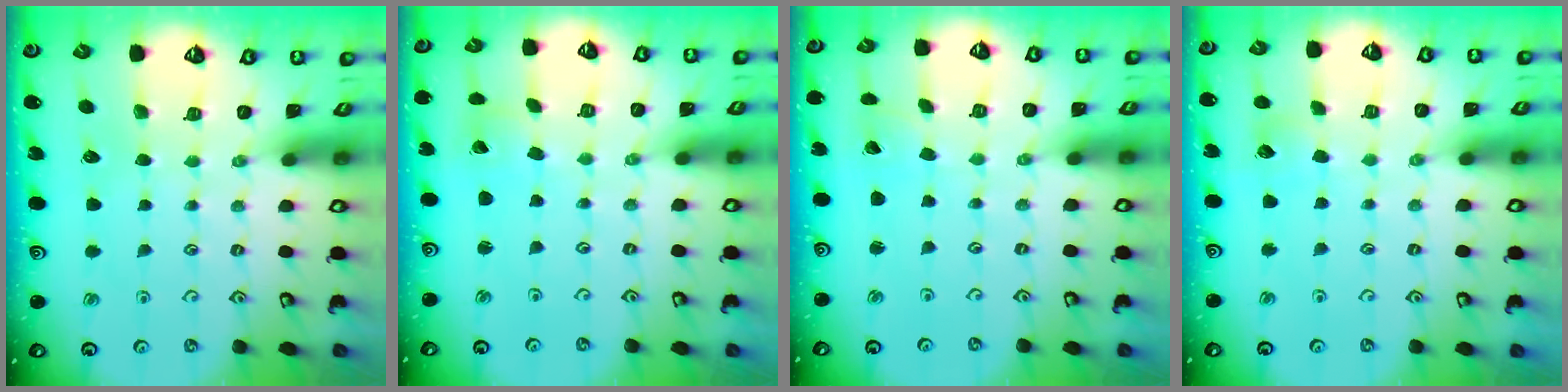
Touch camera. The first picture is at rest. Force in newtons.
{"total": 2.7, "press": 2.7, "slide": 0.2}
{"total": 1.9, "press": 1.9, "slide": 0.1}
{"total": 4.4, "press": 4.3, "slide": 0.4}